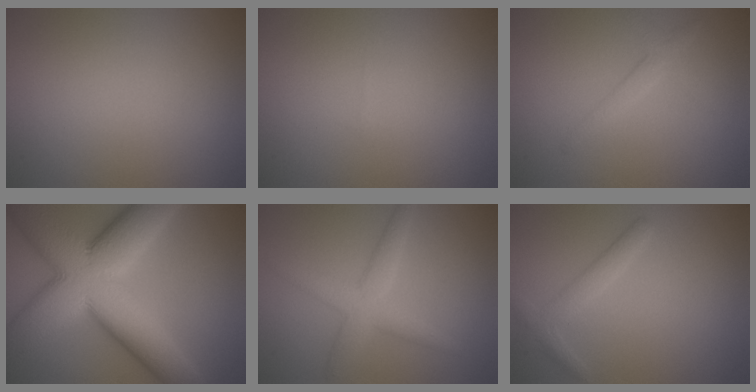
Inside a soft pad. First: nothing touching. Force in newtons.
{"total": 0.0}
{"total": 1.8, "press": 1.8, "slide": 0.1}
{"total": 14.6, "press": 14.6, "slide": 0.5}
{"total": 3.4, "press": 3.4, "slide": 0.1}
{"total": 2.0, "press": 2.0, "slide": 0.1}